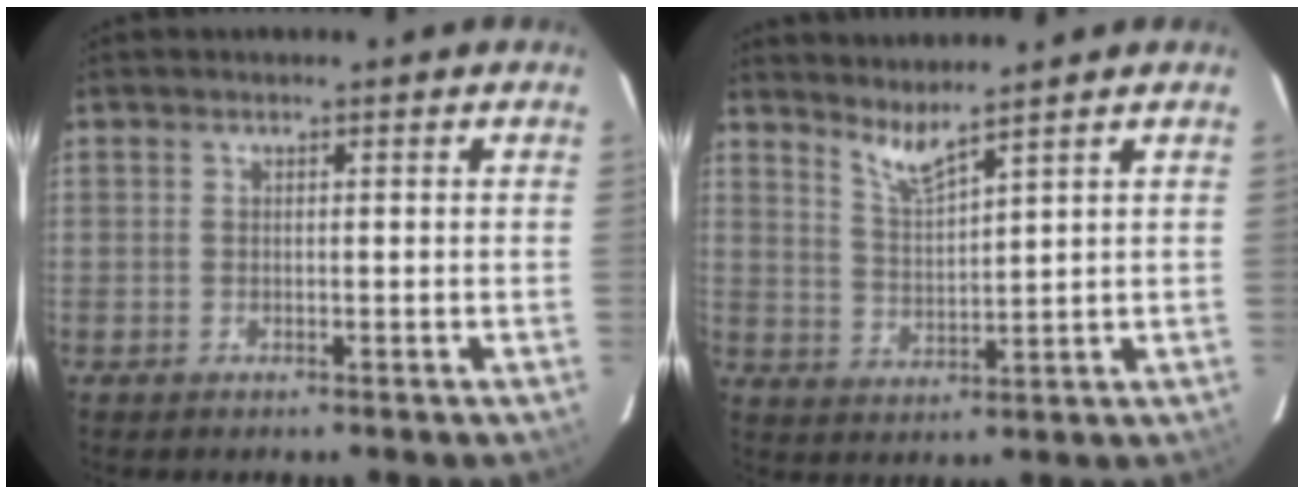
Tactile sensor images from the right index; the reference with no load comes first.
{"total": 4.8, "force": [4.2, -0.4, 2.3], "torque": [-0.049, -0.008, 0.085]}